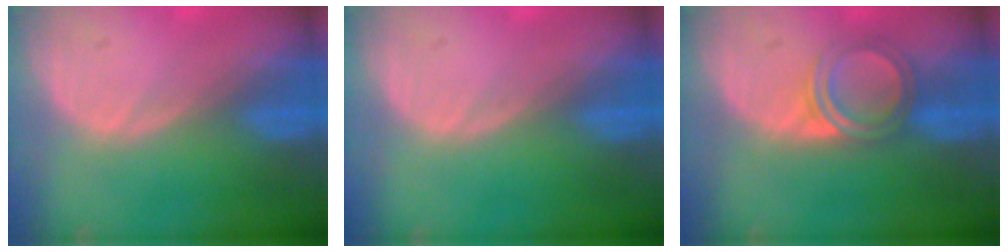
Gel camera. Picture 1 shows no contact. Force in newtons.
{"total": 0.0}
{"total": 4.9, "press": 4.6, "slide": 1.4}